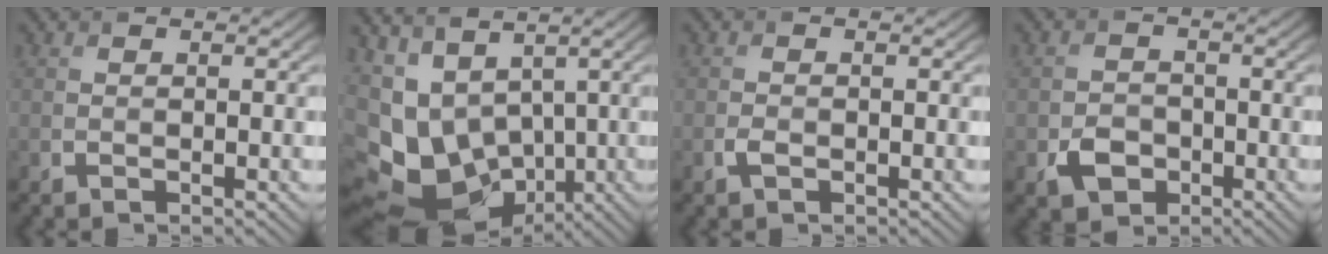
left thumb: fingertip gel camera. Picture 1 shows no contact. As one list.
[{"total": 12.9, "force": [-0.7, 9.3, 8.9], "torque": [-0.200, -0.024, 0.023]}, {"total": 1.1, "force": [-0.5, 0.6, 0.8], "torque": [-0.017, -0.001, -0.010]}, {"total": 3.5, "force": [-1.6, 2.7, 1.5], "torque": [-0.029, -0.005, -0.033]}]